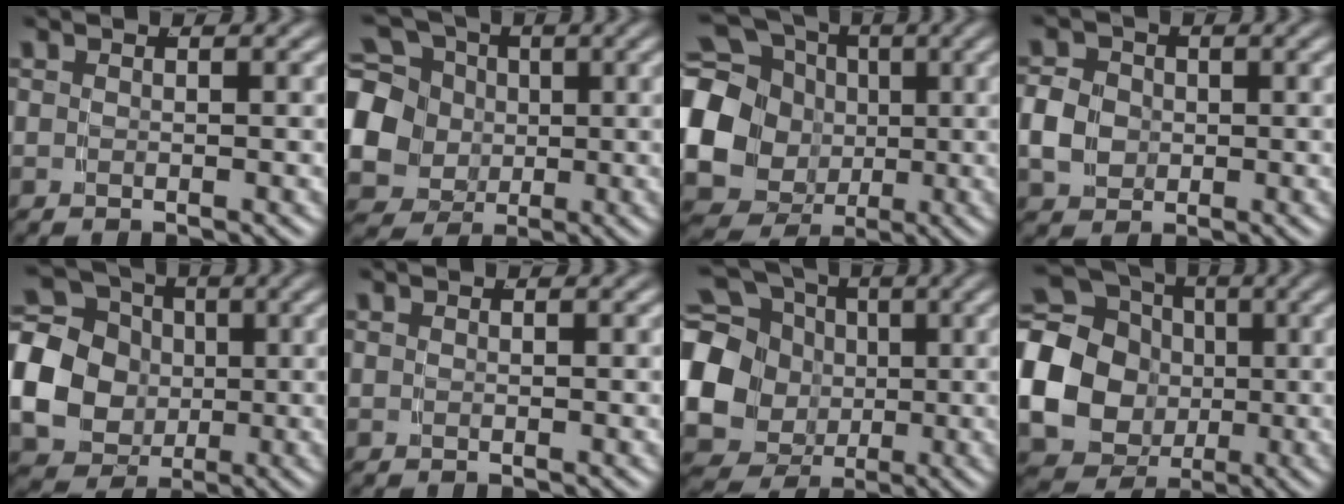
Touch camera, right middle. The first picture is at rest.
{"total": 11.5, "force": [-0.5, 10.1, 5.4], "torque": [-0.117, -0.031, -0.013]}
{"total": 18.0, "force": [0.0, 15.9, 8.6], "torque": [-0.178, -0.030, -0.016]}
{"total": 4.3, "force": [-0.3, 3.7, 2.2], "torque": [-0.044, -0.005, -0.003]}
{"total": 16.1, "force": [-0.3, 14.5, 7.0], "torque": [-0.171, -0.041, -0.014]}
{"total": 0.0}
{"total": 16.0, "force": [-0.3, 14.1, 7.6], "torque": [-0.160, -0.036, -0.014]}
{"total": 20.0, "force": [0.2, 17.9, 9.0], "torque": [-0.215, -0.043, -0.009]}